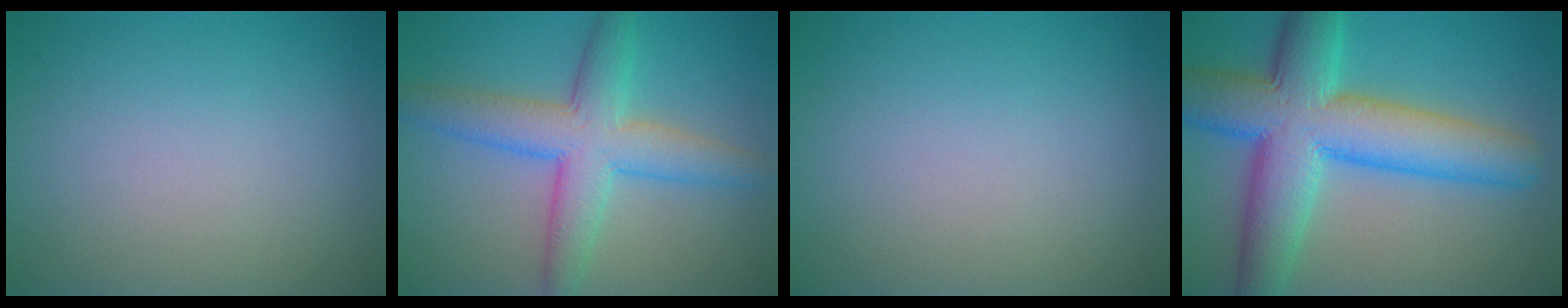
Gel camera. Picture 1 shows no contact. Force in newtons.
{"total": 6.5, "press": 6.5, "slide": 0.3}
{"total": 0.0}
{"total": 11.2, "press": 11.2, "slide": 0.3}